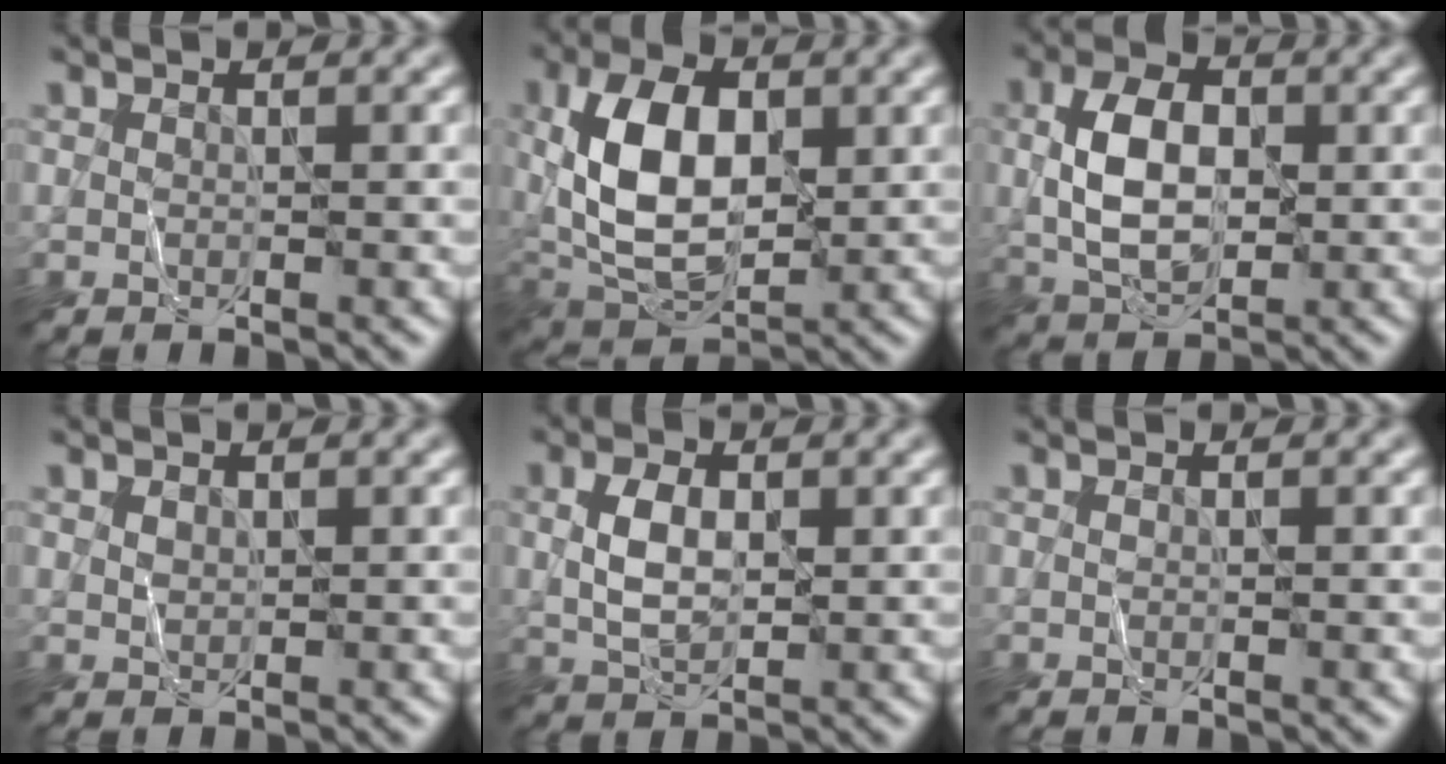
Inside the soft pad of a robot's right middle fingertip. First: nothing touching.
{"total": 9.6, "force": [1.0, 5.8, 7.6], "torque": [-0.157, 0.002, 0.017]}
{"total": 6.3, "force": [0.1, 3.9, 5.0], "torque": [-0.099, 0.002, 0.000]}
{"total": 0.7, "force": [0.3, 0.6, 0.3], "torque": [-0.008, -0.002, 0.010]}
{"total": 3.5, "force": [0.4, 2.2, 2.8], "torque": [-0.062, 0.001, 0.009]}
{"total": 0.0}